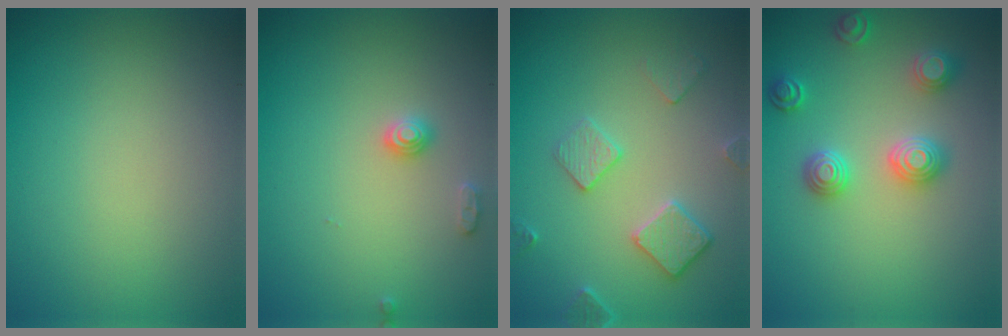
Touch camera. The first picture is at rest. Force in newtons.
{"total": 1.4, "press": 1.4, "slide": 0.1}
{"total": 3.4, "press": 3.0, "slide": 1.6}
{"total": 3.3, "press": 3.3, "slide": 0.3}